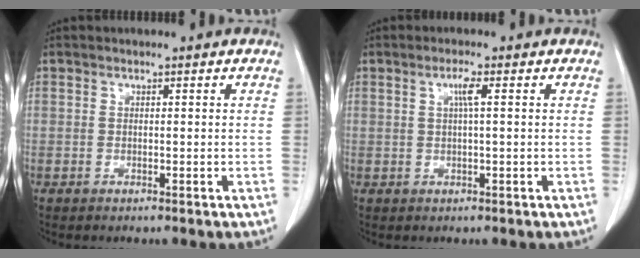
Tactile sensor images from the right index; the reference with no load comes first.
{"total": 2.2, "force": [0.6, 0.0, 2.1], "torque": [-0.042, 0.003, 0.010]}